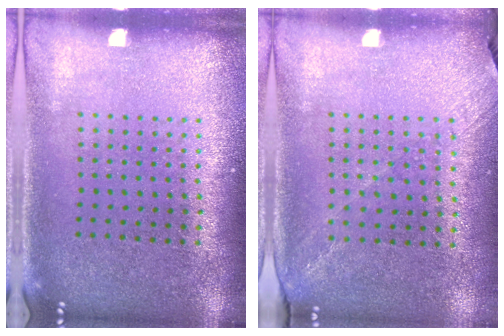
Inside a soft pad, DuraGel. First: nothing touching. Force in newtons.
{"total": 1.3, "press": 1.0, "slide": 0.9}